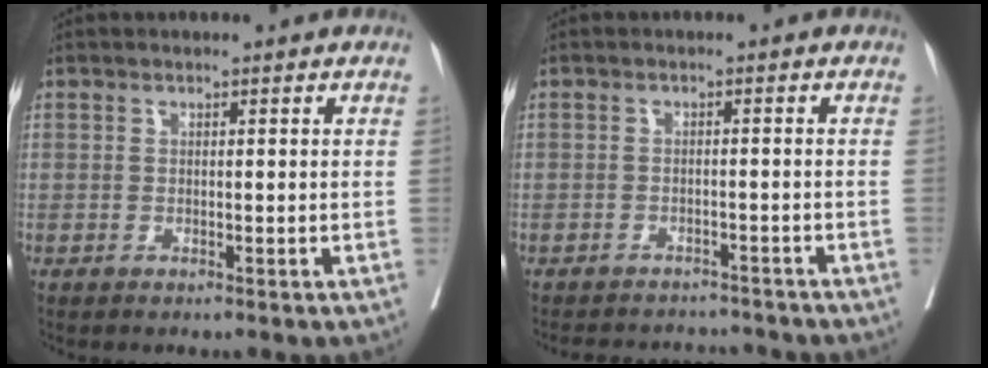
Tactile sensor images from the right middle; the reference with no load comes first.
{"total": 7.5, "force": [-7.2, 1.9, 0.6], "torque": [-0.005, 0.013, -0.092]}